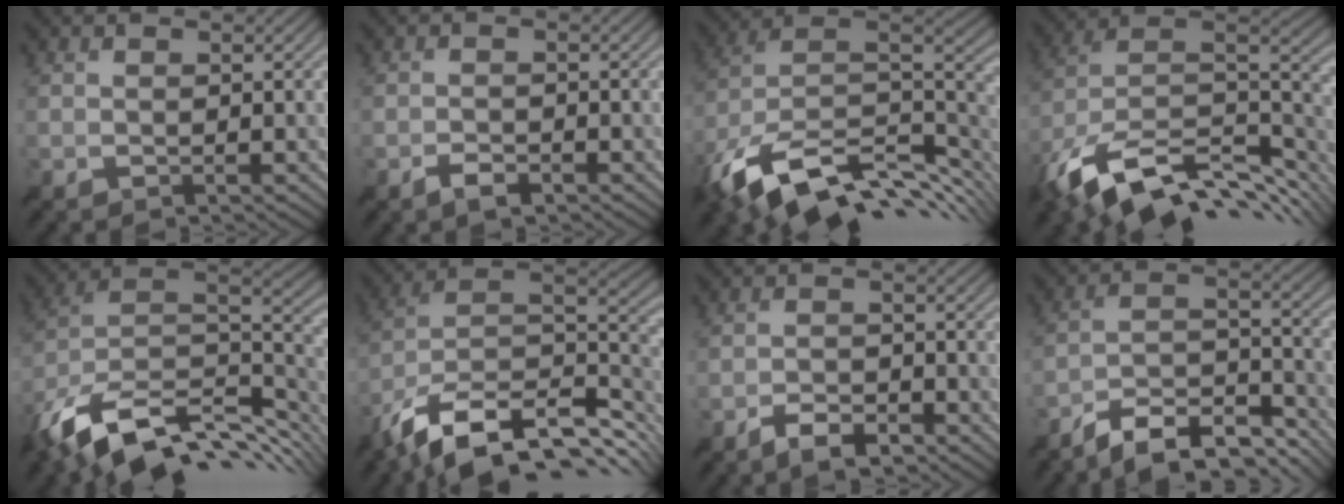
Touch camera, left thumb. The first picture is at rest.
{"total": 2.0, "force": [-1.6, 0.7, 1.0], "torque": [-0.018, -0.001, -0.030]}
{"total": 16.7, "force": [-7.8, 9.1, 11.7], "torque": [-0.270, -0.024, -0.127]}
{"total": 16.3, "force": [-8.5, 8.6, 11.0], "torque": [-0.260, -0.026, -0.135]}
{"total": 15.7, "force": [-7.6, 8.5, 10.8], "torque": [-0.254, -0.019, -0.125]}
{"total": 16.2, "force": [-9.2, 8.1, 10.6], "torque": [-0.247, -0.025, -0.152]}
{"total": 3.7, "force": [-3.0, 1.1, 1.9], "torque": [-0.040, -0.001, -0.056]}
{"total": 12.2, "force": [-10.6, 2.9, 5.4], "torque": [-0.098, 0.003, -0.186]}